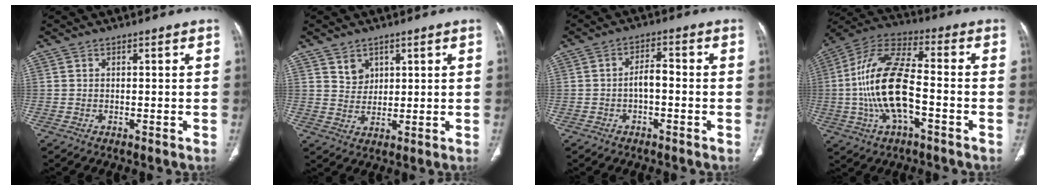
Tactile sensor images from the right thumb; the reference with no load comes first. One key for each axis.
{"total": 3.7, "fx": 2.2, "fy": 2.8, "fz": 1.1, "tx": -0.002, "ty": -0.020, "tz": 0.048}
{"total": 3.5, "fx": -0.9, "fy": 1.6, "fz": 2.9, "tx": -0.045, "ty": 0.020, "tz": -0.019}
{"total": 17.1, "fx": -2.9, "fy": 7.1, "fz": 15.3, "tx": -0.309, "ty": 0.036, "tz": -0.057}